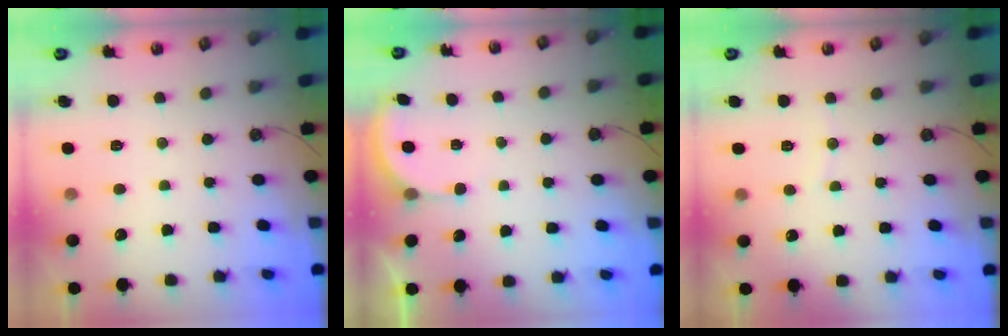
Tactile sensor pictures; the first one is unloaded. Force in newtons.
{"total": 1.6, "press": 1.6, "slide": 0.3}
{"total": 2.5, "press": 2.5, "slide": 0.4}